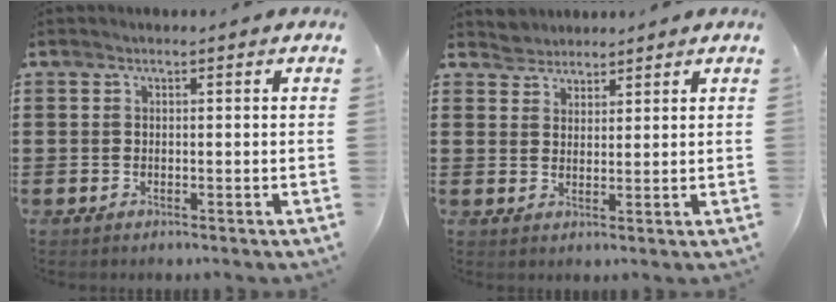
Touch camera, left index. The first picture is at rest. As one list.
[{"total": 2.6, "force": [2.4, 0.9, -0.6], "torque": [0.001, 0.003, 0.047]}]